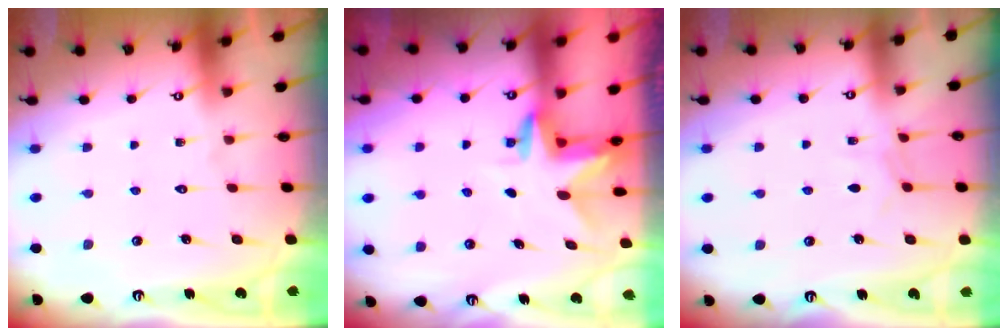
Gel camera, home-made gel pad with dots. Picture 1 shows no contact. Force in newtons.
{"total": 3.0, "press": 3.0, "slide": 0.2}
{"total": 3.6, "press": 3.6, "slide": 0.4}